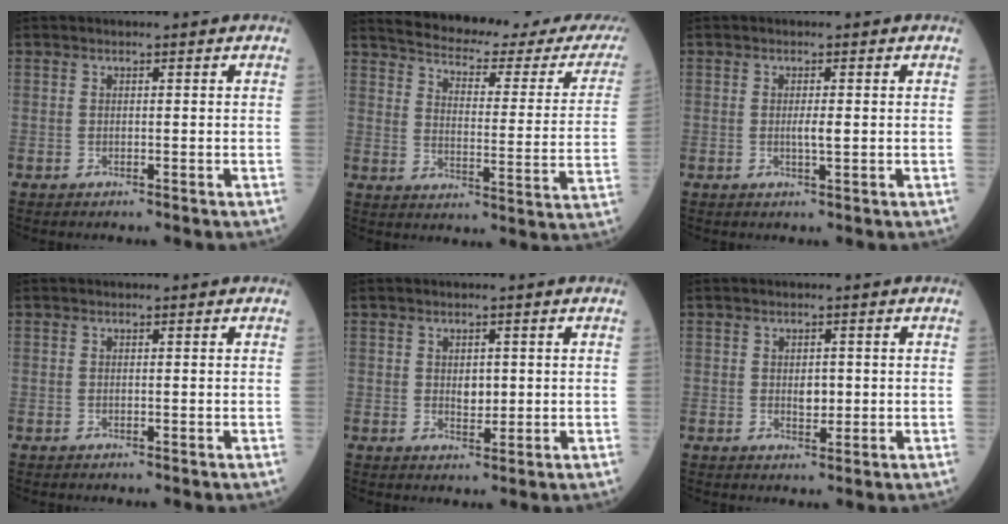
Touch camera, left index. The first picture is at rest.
{"total": 24.3, "force": [22.1, 3.0, 9.5], "torque": [-0.135, -0.066, 0.264]}
{"total": 1.6, "force": [0.0, 0.1, 1.6], "torque": [-0.032, -0.002, 0.001]}
{"total": 0.0}
{"total": 2.2, "force": [0.4, 1.4, 1.7], "torque": [-0.031, -0.002, 0.010]}
{"total": 2.1, "force": [0.1, 1.2, 1.7], "torque": [-0.028, -0.002, 0.005]}